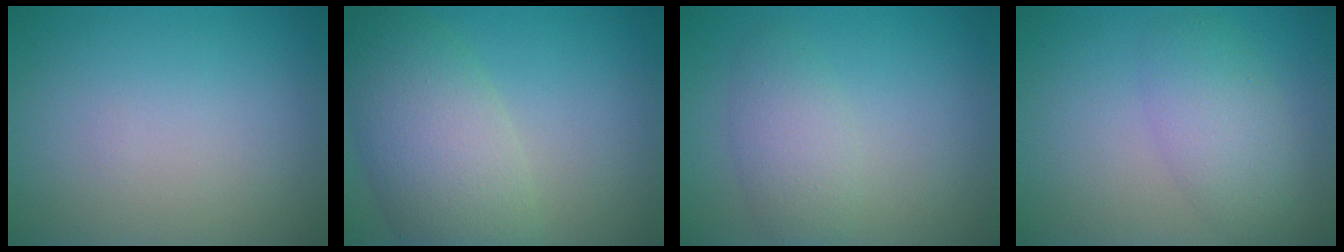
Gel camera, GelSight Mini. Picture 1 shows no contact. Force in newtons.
{"total": 7.5, "press": 7.5, "slide": 0.8}
{"total": 2.9, "press": 2.9, "slide": 0.1}
{"total": 3.7, "press": 3.7, "slide": 0.1}